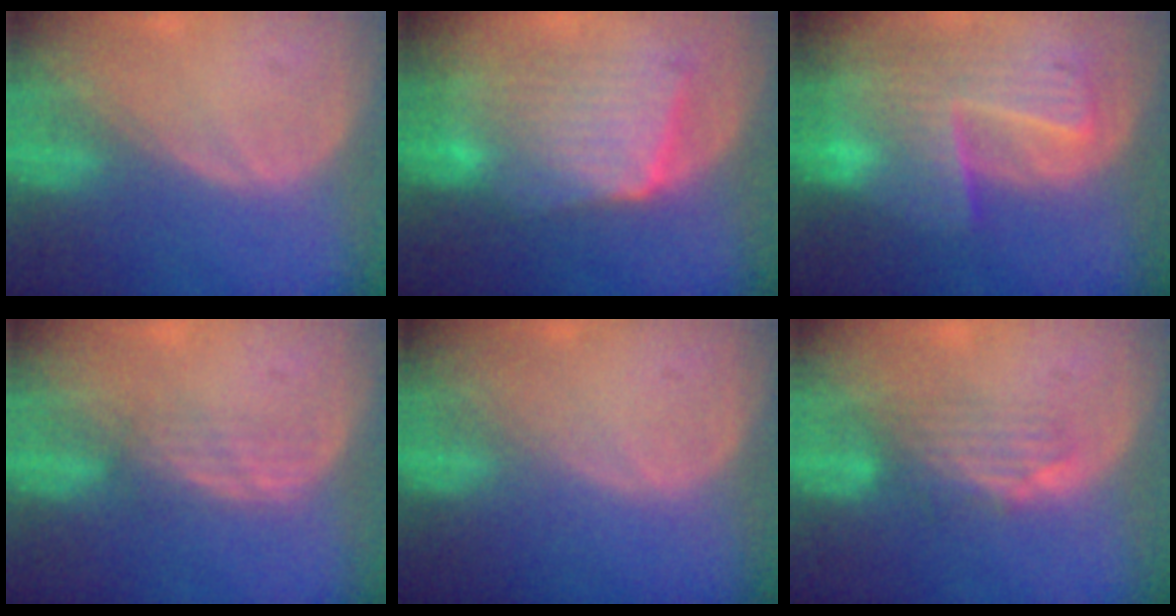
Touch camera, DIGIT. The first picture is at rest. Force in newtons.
{"total": 8.7, "press": 8.5, "slide": 1.9}
{"total": 10.0, "press": 8.7, "slide": 4.9}
{"total": 2.1, "press": 2.1, "slide": 0.3}
{"total": 0.0}
{"total": 3.4, "press": 3.3, "slide": 0.9}